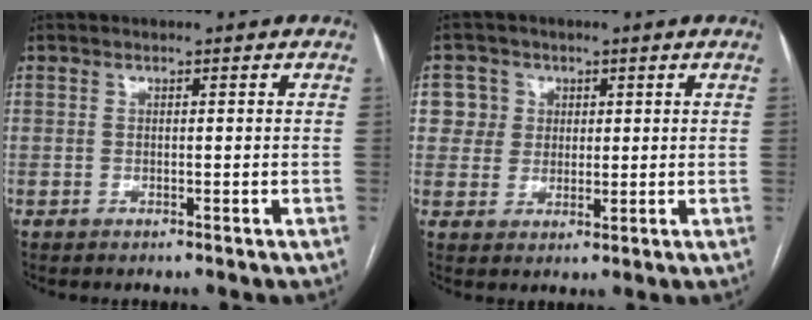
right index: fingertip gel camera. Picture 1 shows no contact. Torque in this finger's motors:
{"motor_torque": [0.94, 1.19, 0.33, 0.14]}